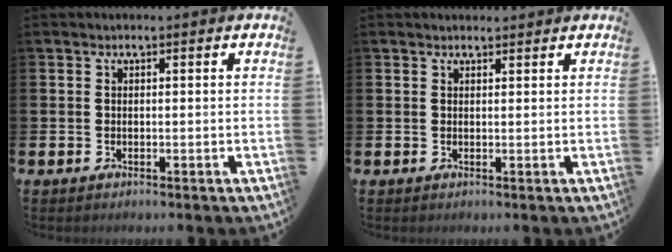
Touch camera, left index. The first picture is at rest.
{"total": 0.9, "force": [0.9, 0.2, 0.1], "torque": [0.008, 0.000, 0.013]}